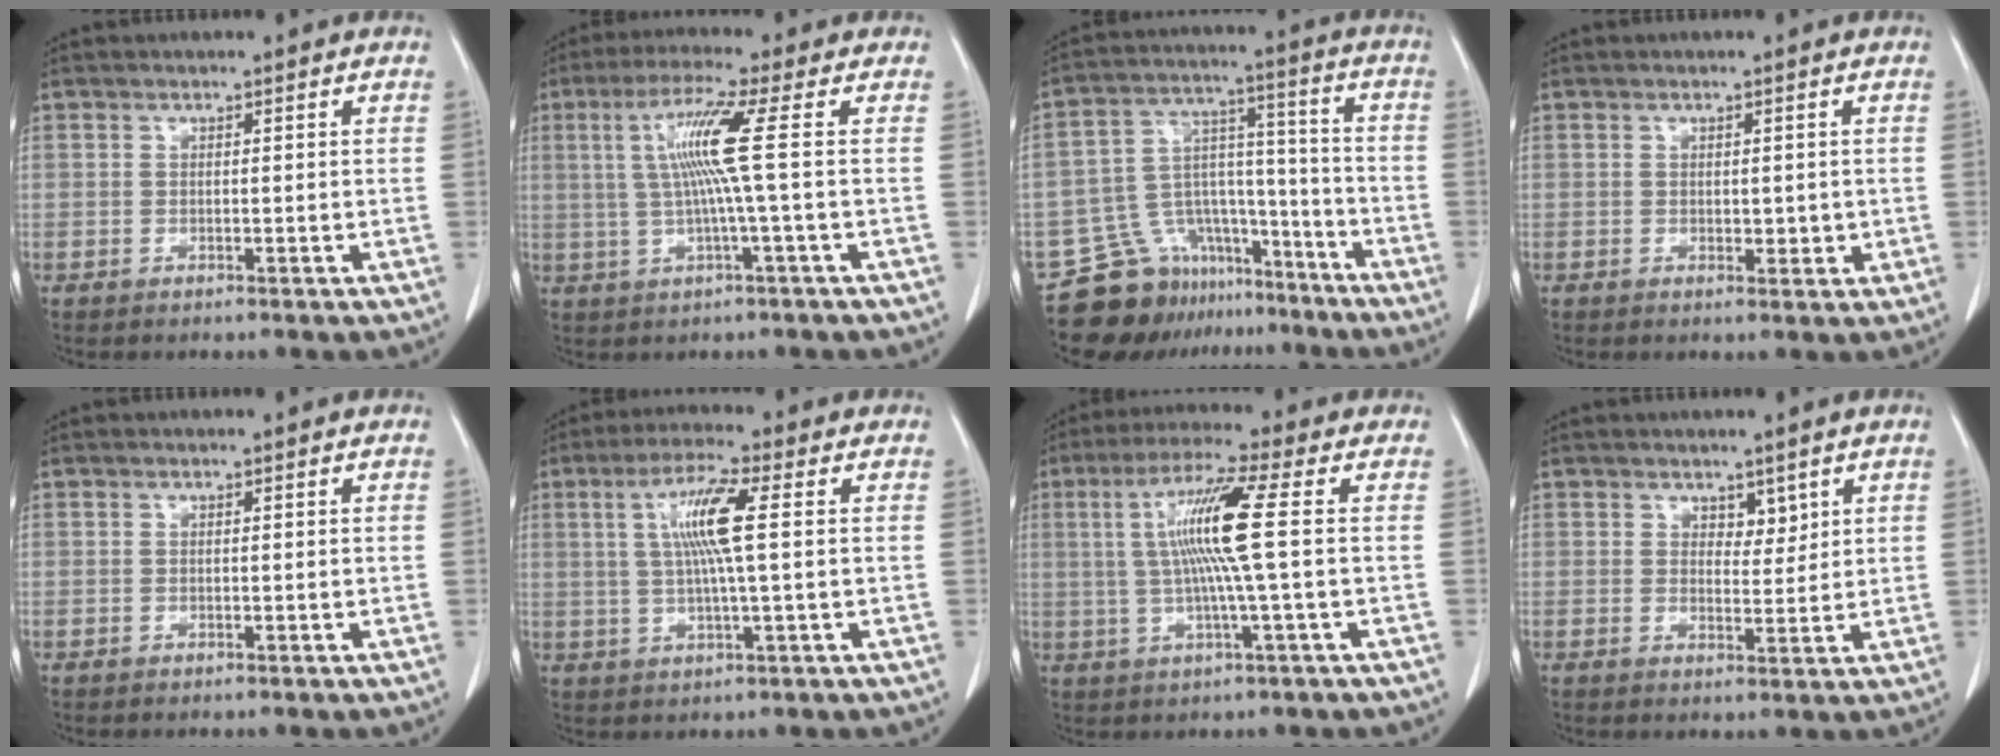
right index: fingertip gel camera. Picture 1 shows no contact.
{"total": 8.2, "force": [1.0, -1.6, 7.9], "torque": [-0.159, 0.010, 0.025]}
{"total": 13.8, "force": [-11.2, 7.6, 2.7], "torque": [-0.037, 0.070, -0.182]}
{"total": 2.1, "force": [-0.1, 1.2, 1.7], "torque": [-0.021, -0.003, 0.004]}
{"total": 0.0}
{"total": 8.3, "force": [1.6, 0.1, 8.1], "torque": [-0.156, 0.005, 0.030]}
{"total": 10.3, "force": [1.1, -1.3, 10.1], "torque": [-0.197, 0.007, 0.020]}
{"total": 2.7, "force": [1.7, 1.6, 1.4], "torque": [-0.015, -0.003, 0.031]}